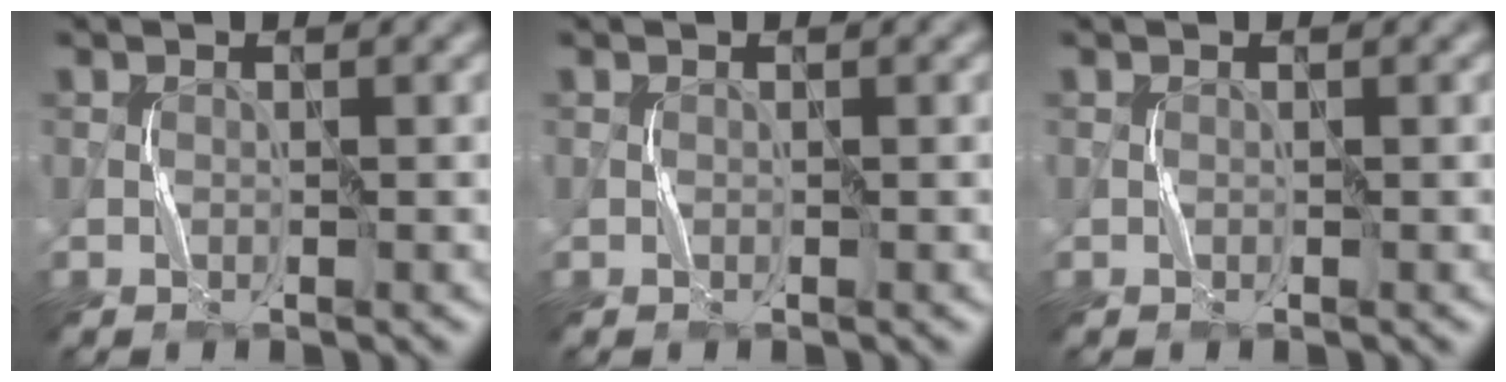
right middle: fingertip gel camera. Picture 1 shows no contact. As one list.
[{"total": 0.0}, {"total": 0.0}]